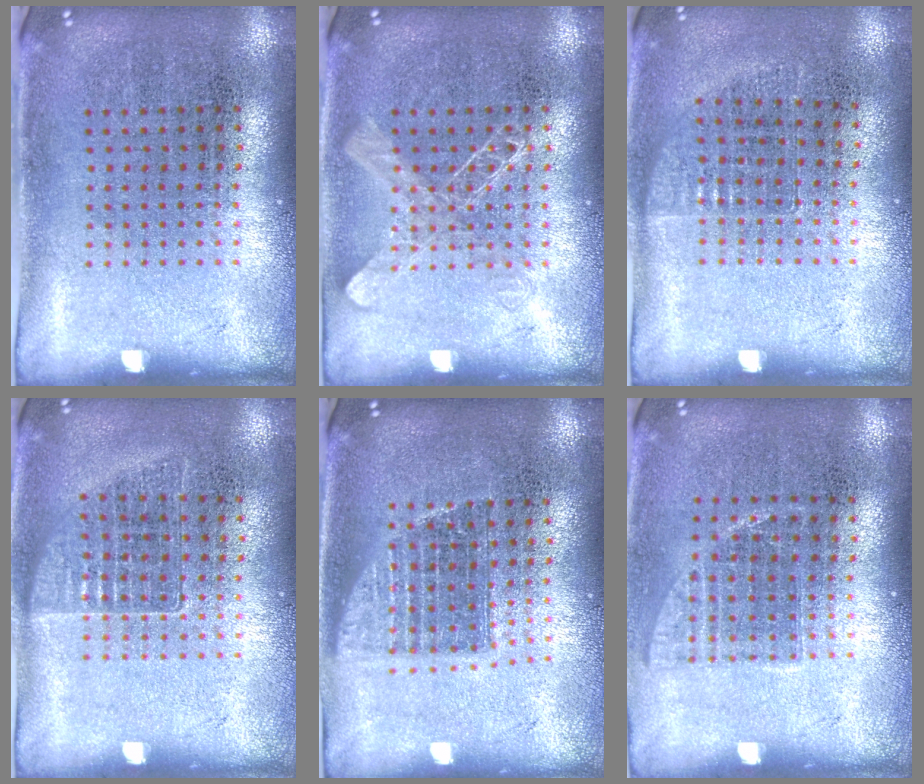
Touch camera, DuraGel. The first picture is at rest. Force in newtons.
{"total": 1.7, "press": 1.7, "slide": 0.4}
{"total": 0.7, "press": 0.6, "slide": 0.1}
{"total": 1.0, "press": 0.9, "slide": 0.3}
{"total": 1.3, "press": 1.1, "slide": 0.7}
{"total": 0.8, "press": 0.8, "slide": 0.3}